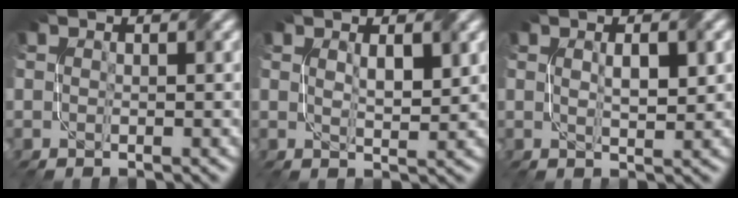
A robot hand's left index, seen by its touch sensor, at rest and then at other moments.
{"total": 2.1, "force": [0.8, 0.6, 1.9], "torque": [-0.037, -0.001, 0.021]}
{"total": 2.6, "force": [0.6, 0.7, 2.4], "torque": [-0.046, 0.003, 0.015]}